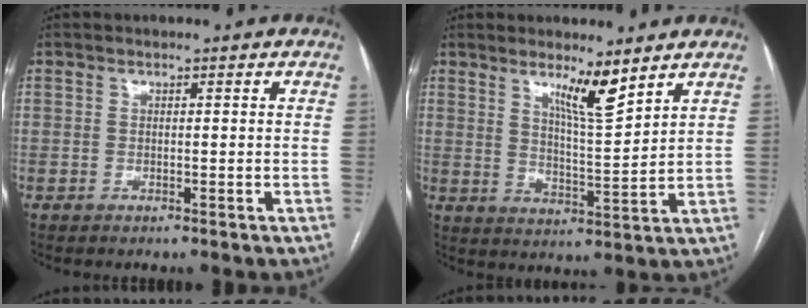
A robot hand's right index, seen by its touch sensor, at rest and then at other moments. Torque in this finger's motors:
{"motor_torque": [0.18, 0.17, 0.36, 0.07]}